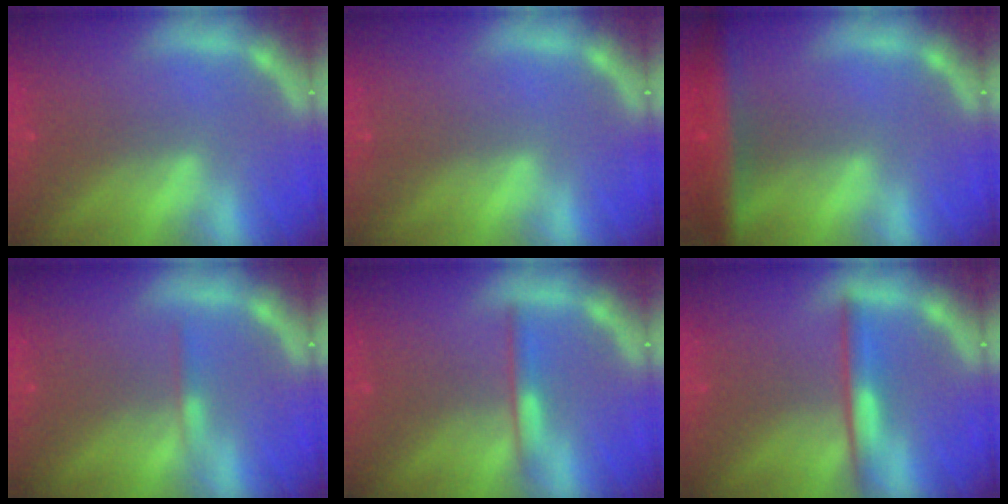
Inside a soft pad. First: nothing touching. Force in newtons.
{"total": 0.0}
{"total": 6.5}
{"total": 0.9}
{"total": 2.0}
{"total": 3.0}